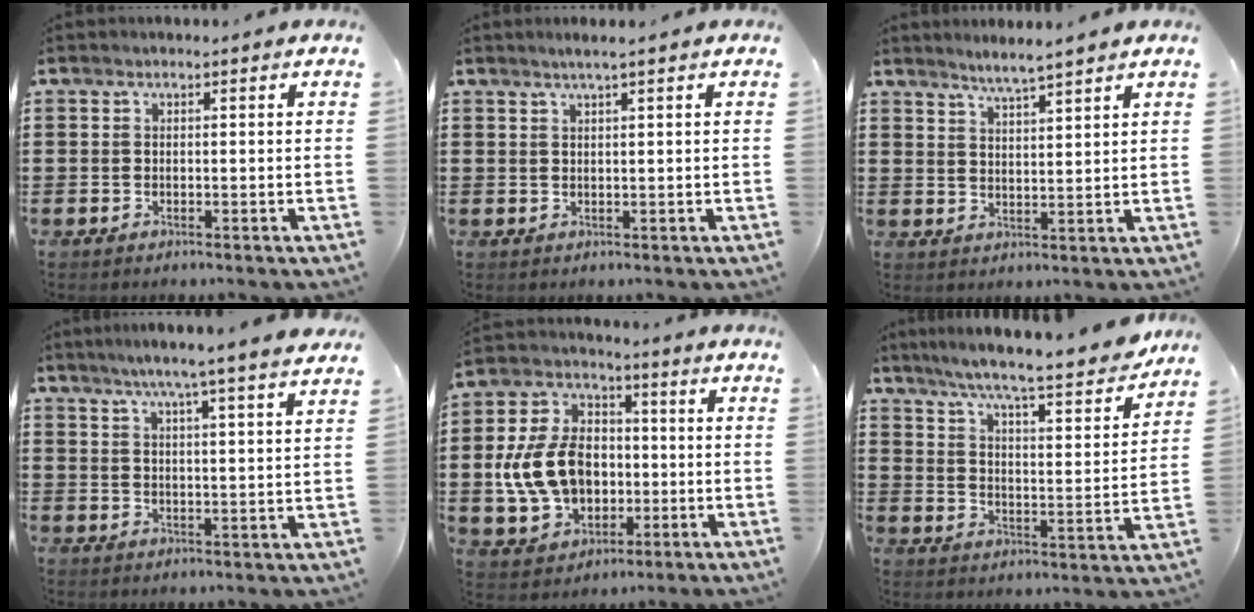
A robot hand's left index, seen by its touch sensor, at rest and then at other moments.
{"total": 1.6, "force": [1.1, -0.2, 1.2], "torque": [-0.023, 0.000, 0.020]}
{"total": 3.3, "force": [3.1, -0.7, 1.0], "torque": [-0.027, -0.011, 0.055]}
{"total": 5.6, "force": [4.6, -1.1, 2.9], "torque": [-0.071, -0.021, 0.076]}
{"total": 11.8, "force": [-0.9, 9.2, 7.4], "torque": [-0.186, 0.023, -0.015]}
{"total": 7.6, "force": [6.7, -0.3, 3.5], "torque": [-0.089, -0.051, 0.105]}